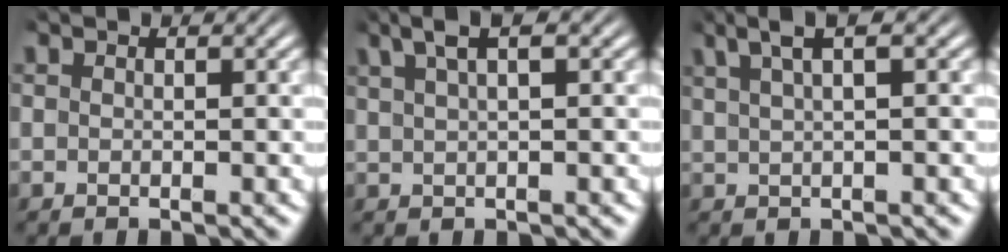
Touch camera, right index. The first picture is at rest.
{"total": 3.6, "force": [2.2, 0.8, 2.7], "torque": [-0.045, 0.021, 0.031]}
{"total": 4.2, "force": [2.6, 1.1, 3.1], "torque": [-0.049, 0.026, 0.033]}